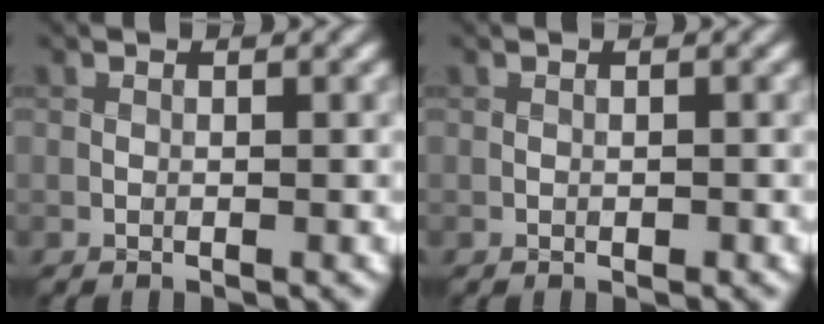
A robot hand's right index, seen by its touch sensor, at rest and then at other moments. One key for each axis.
{"total": 0.0}